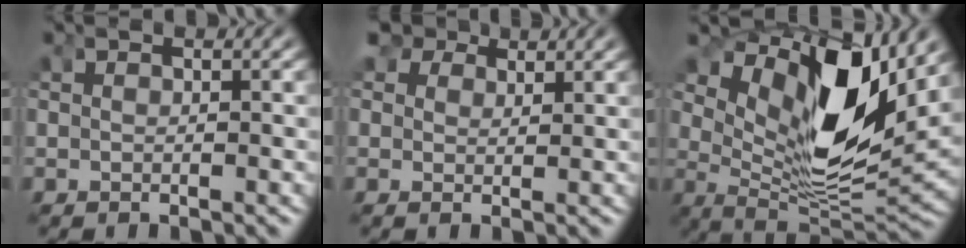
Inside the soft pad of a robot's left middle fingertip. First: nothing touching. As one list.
[{"total": 4.1, "force": [3.0, 2.1, 1.8], "torque": [-0.033, 0.000, 0.048]}, {"total": 12.0, "force": [4.5, 4.9, 10.0], "torque": [-0.165, 0.001, 0.076]}]